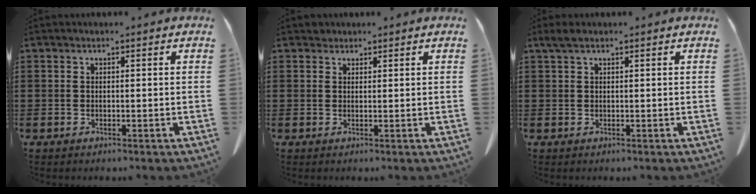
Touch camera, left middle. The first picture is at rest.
{"total": 1.0, "force": [0.9, 0.5, -0.1], "torque": [-0.002, 0.001, 0.018]}
{"total": 1.3, "force": [0.8, 0.4, 1.0], "torque": [-0.022, 0.003, 0.014]}